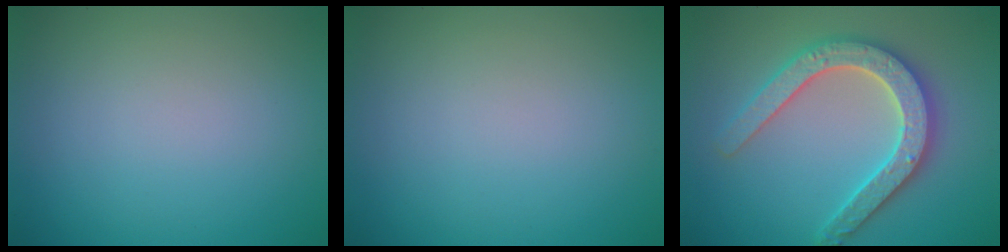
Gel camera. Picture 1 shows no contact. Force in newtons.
{"total": 0.0}
{"total": 5.2, "press": 5.1, "slide": 0.9}